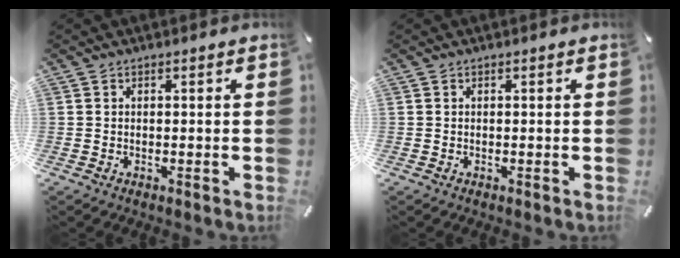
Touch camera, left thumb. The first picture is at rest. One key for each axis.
{"total": 0.0}